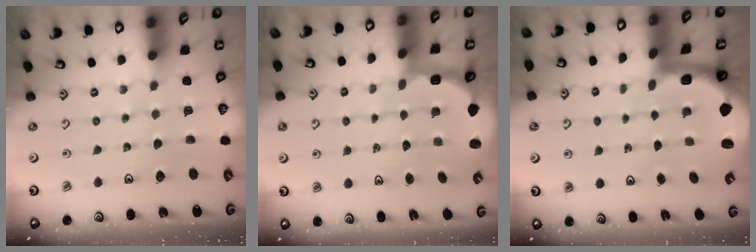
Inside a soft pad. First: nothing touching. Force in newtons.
{"total": 2.8, "press": 2.5, "slide": 1.4}
{"total": 1.7, "press": 1.6, "slide": 0.3}